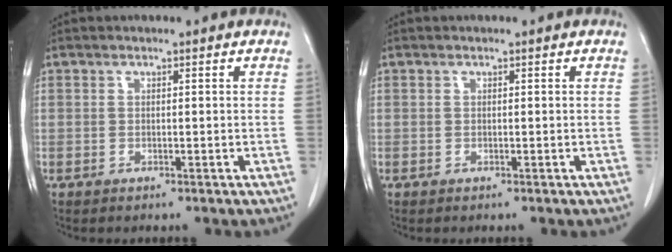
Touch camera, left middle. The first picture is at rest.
{"total": 0.0}